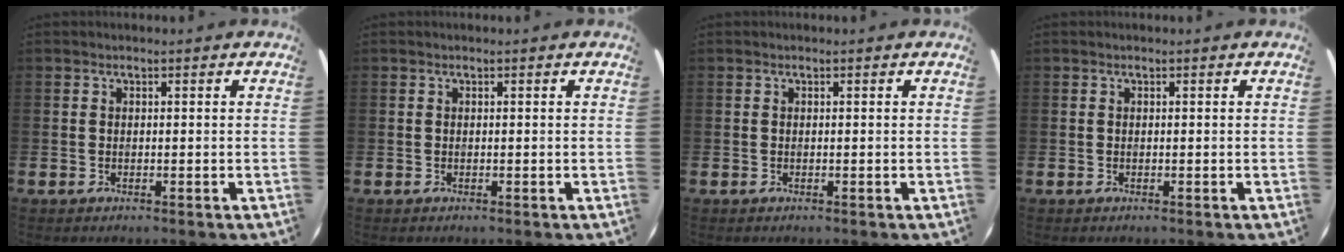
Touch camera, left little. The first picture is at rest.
{"total": 0.0}
{"total": 0.0}
{"total": 0.0}